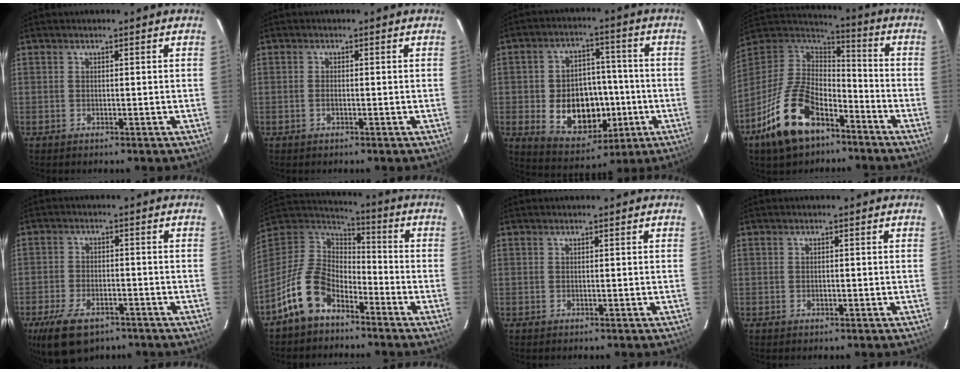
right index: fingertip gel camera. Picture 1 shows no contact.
{"total": 1.0, "force": [-0.4, 0.5, 0.8], "torque": [-0.018, 0.001, -0.008]}
{"total": 14.7, "force": [-3.1, 10.6, 9.7], "torque": [-0.198, 0.014, -0.024]}
{"total": 20.0, "force": [-11.3, 10.9, 12.3], "torque": [-0.265, -0.001, -0.197]}
{"total": 11.5, "force": [-7.5, 5.8, 6.5], "torque": [-0.154, -0.019, -0.126]}
{"total": 14.2, "force": [-8.3, 8.6, 7.8], "torque": [-0.181, 0.013, -0.156]}
{"total": 0.0}
{"total": 0.8, "force": [-0.3, 0.6, 0.5], "torque": [-0.007, 0.002, -0.004]}